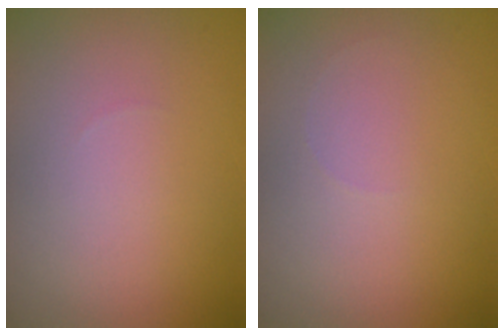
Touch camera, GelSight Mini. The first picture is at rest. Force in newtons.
{"total": 0.0}